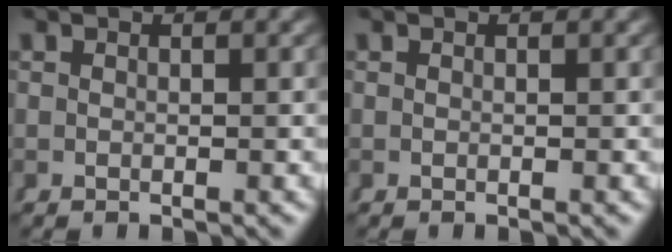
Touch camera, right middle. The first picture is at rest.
{"total": 0.0}